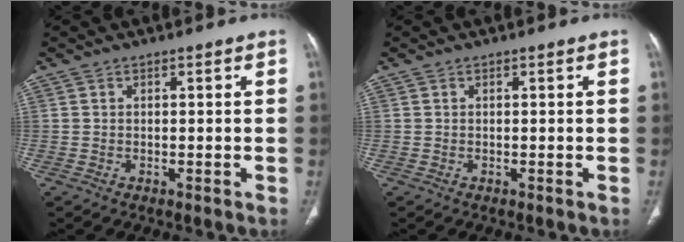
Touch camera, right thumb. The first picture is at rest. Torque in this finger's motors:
{"motor_torque": [-0.16, 0.16, 0.00, 0.00, 0.00]}